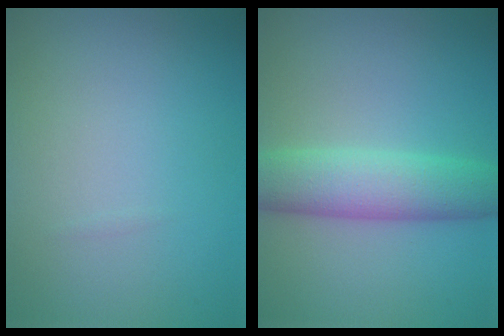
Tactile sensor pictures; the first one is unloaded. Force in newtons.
{"total": 5.6, "press": 5.6, "slide": 0.1}